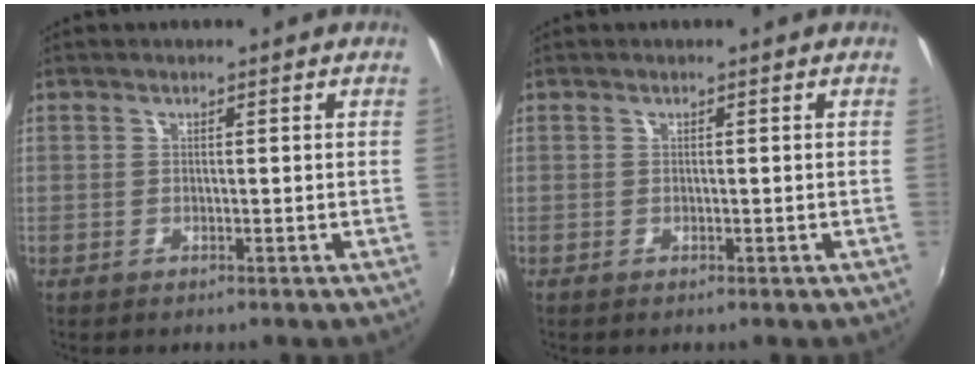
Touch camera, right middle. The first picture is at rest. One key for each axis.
{"total": 0.0}